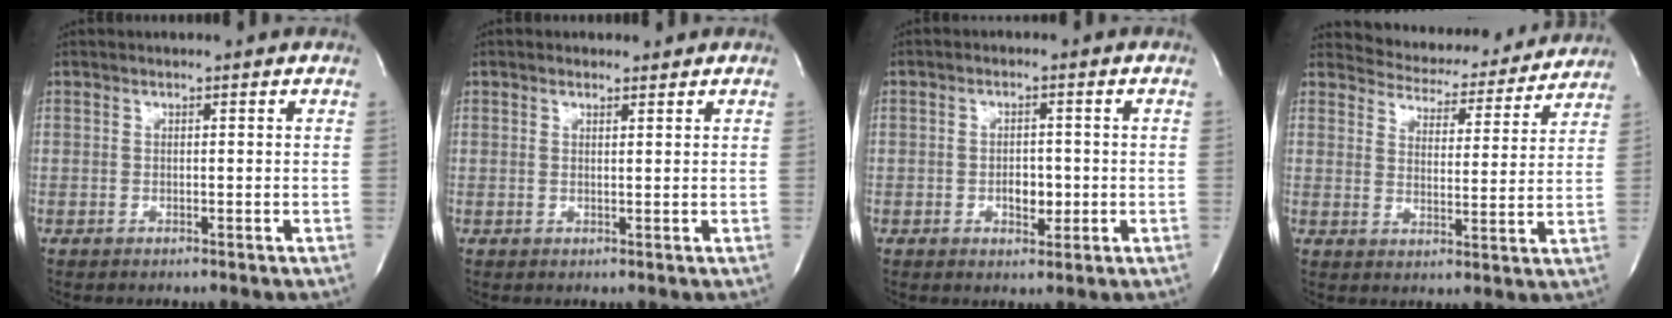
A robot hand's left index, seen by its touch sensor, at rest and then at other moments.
{"total": 1.1, "force": [0.9, 0.4, 0.6], "torque": [-0.019, -0.001, 0.013]}
{"total": 3.4, "force": [-0.7, 1.9, 2.7], "torque": [-0.039, 0.004, -0.006]}
{"total": 14.2, "force": [13.6, 3.6, 1.7], "torque": [-0.009, -0.007, 0.166]}